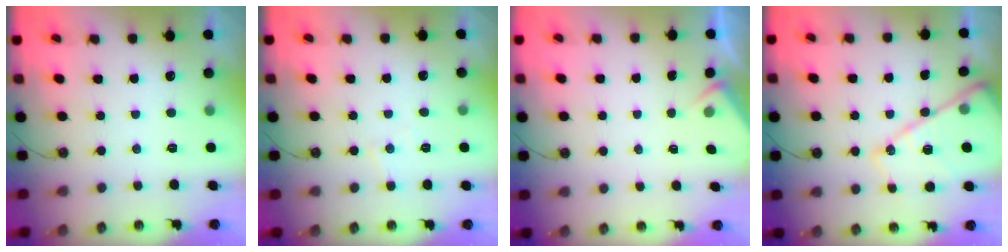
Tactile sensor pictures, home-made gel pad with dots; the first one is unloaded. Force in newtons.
{"total": 5.0, "press": 4.9, "slide": 0.7}
{"total": 2.2, "press": 2.1, "slide": 0.4}
{"total": 15.8, "press": 15.8, "slide": 1.2}